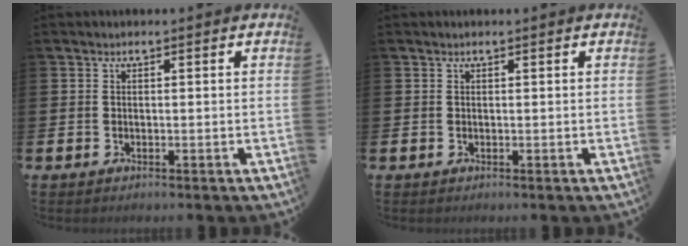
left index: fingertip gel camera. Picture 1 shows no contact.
{"total": 0.0}